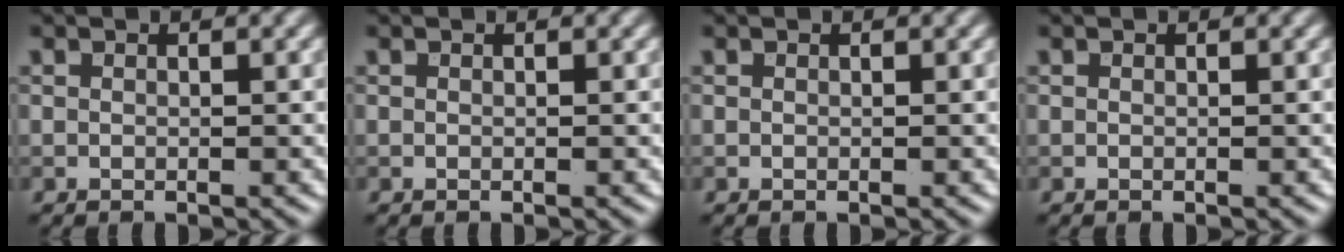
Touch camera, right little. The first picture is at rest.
{"total": 0.0}
{"total": 0.0}
{"total": 0.0}